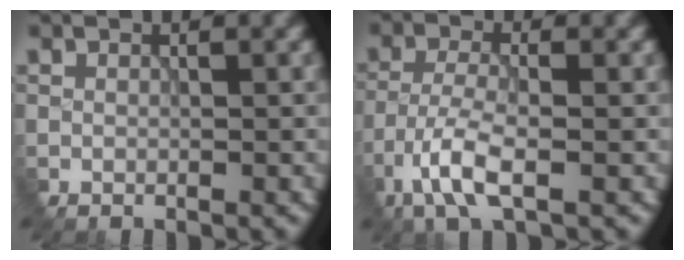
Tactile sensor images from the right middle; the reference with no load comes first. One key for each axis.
{"total": 4.8, "fx": -2.5, "fy": 1.4, "fz": 3.9, "tx": -0.088, "ty": -0.003, "tz": -0.056}